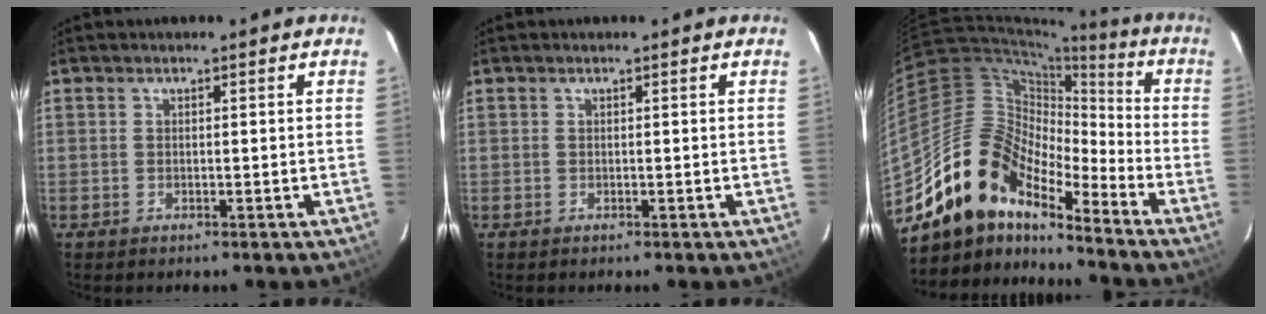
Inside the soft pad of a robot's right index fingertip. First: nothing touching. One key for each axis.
{"total": 0.0}
{"total": 15.4, "fx": -12.5, "fy": 6.4, "fz": 6.2, "tx": -0.112, "ty": 0.020, "tz": -0.243}